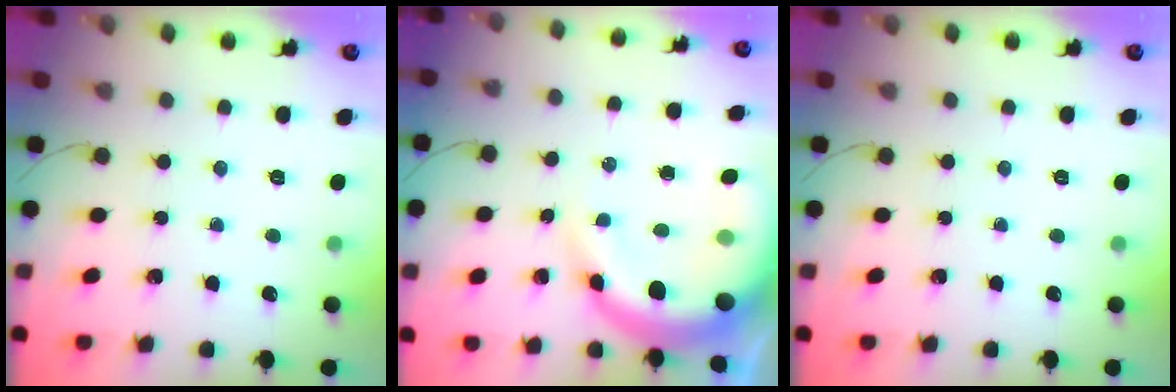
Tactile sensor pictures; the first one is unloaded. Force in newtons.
{"total": 14.5, "press": 14.1, "slide": 3.6}
{"total": 0.0}